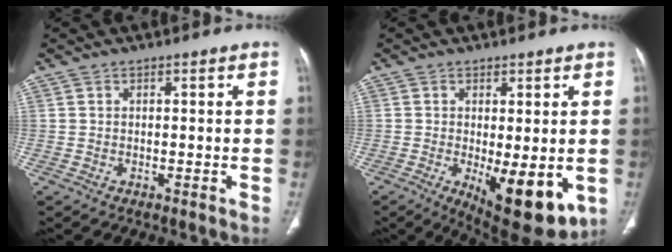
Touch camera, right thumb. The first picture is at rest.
{"total": 12.7, "force": [-2.9, 4.8, 11.3], "torque": [-0.150, -0.026, -0.025]}